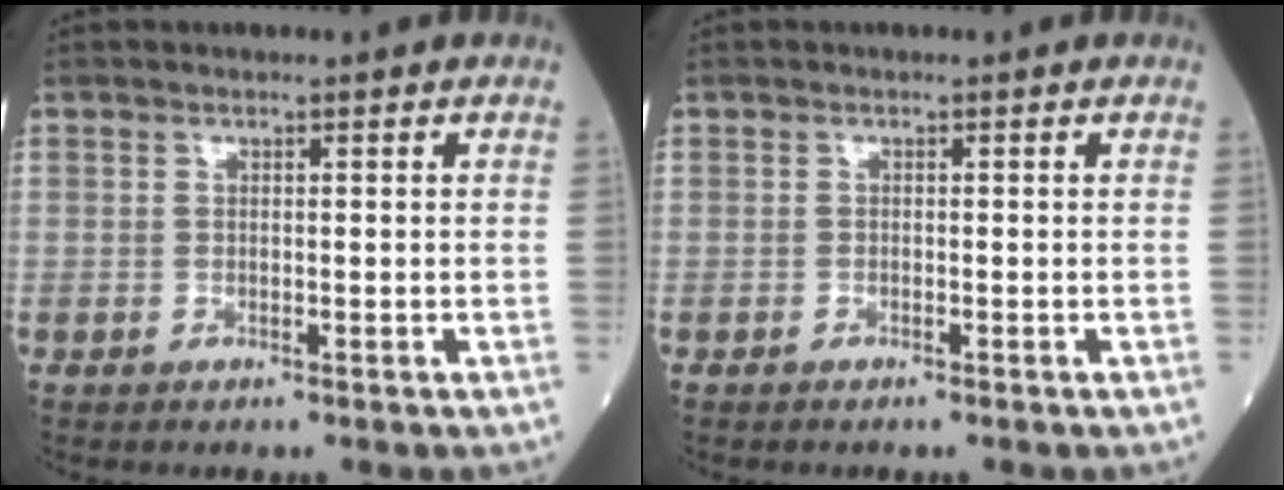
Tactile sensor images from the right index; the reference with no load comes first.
{"total": 0.0}